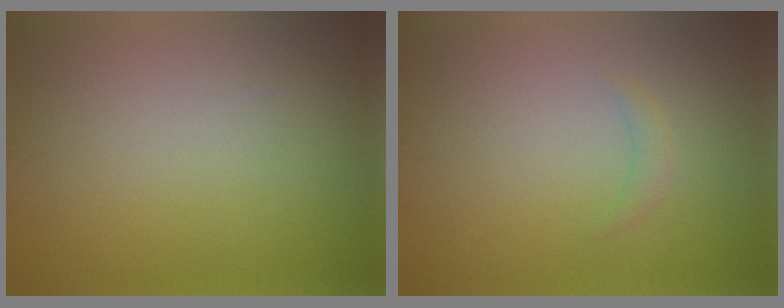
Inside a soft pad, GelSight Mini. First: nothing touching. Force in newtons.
{"total": 1.0, "press": 1.0, "slide": 0.1}